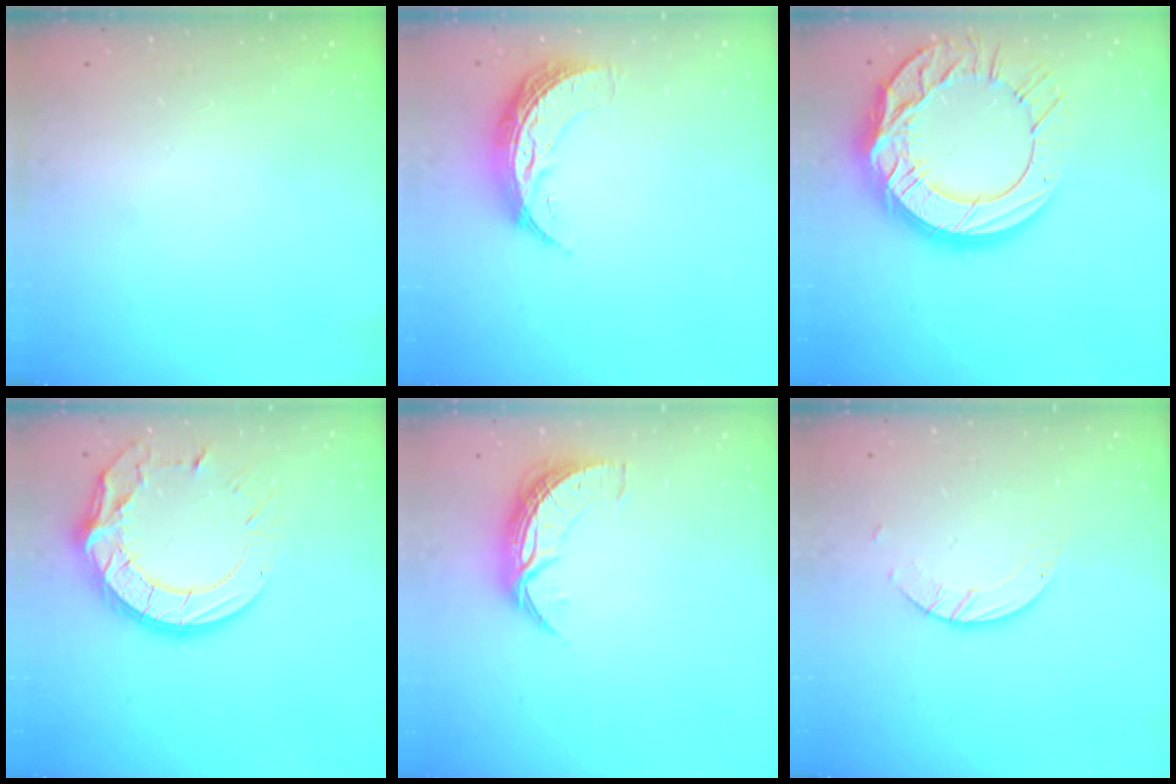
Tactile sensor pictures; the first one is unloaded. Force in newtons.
{"total": 9.0, "press": 9.0, "slide": 0.6}
{"total": 24.9, "press": 24.8, "slide": 2.4}
{"total": 18.1, "press": 18.1, "slide": 1.3}
{"total": 8.3, "press": 8.3, "slide": 0.5}
{"total": 3.6, "press": 3.6, "slide": 0.2}